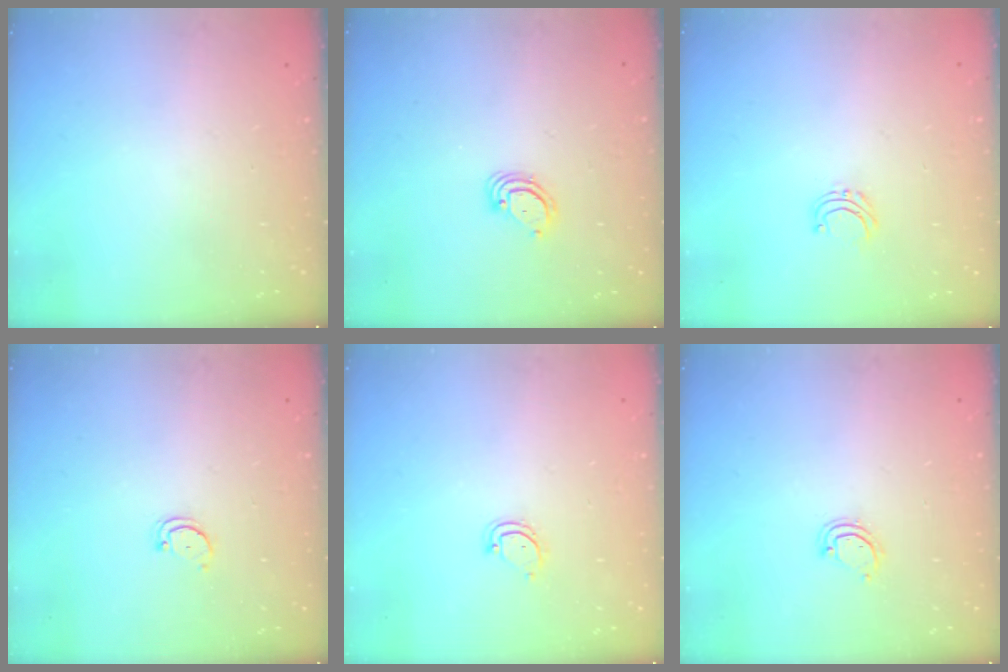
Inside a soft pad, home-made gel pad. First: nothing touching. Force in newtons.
{"total": 3.8, "press": 3.8, "slide": 0.3}
{"total": 3.7, "press": 3.7, "slide": 0.3}
{"total": 2.3, "press": 2.3, "slide": 0.2}
{"total": 3.9, "press": 3.9, "slide": 0.2}
{"total": 3.7, "press": 3.7, "slide": 0.3}